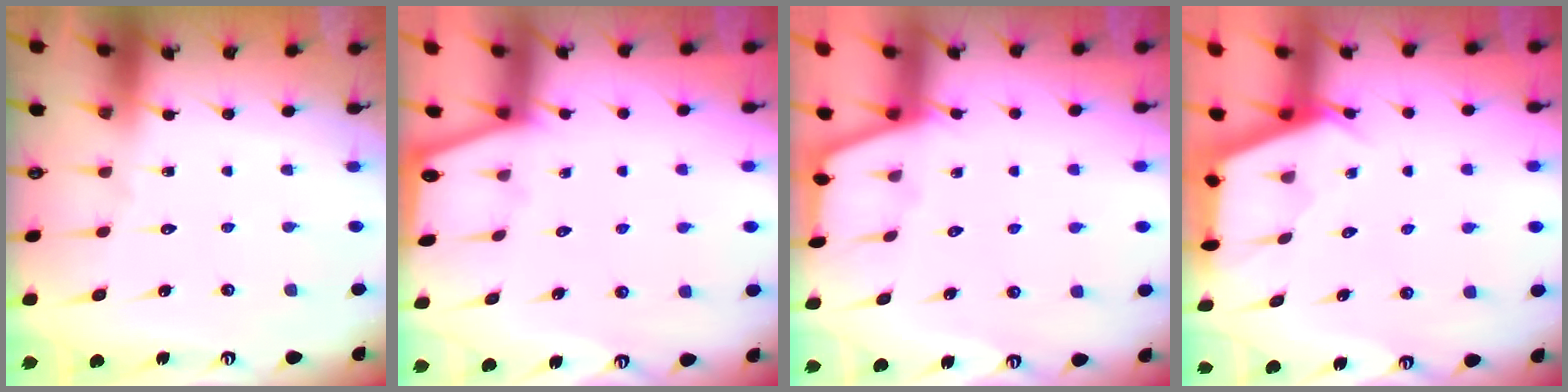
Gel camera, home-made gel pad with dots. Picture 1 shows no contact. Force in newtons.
{"total": 0.0}
{"total": 1.2, "press": 1.1, "slide": 0.3}
{"total": 2.7, "press": 2.7, "slide": 0.3}